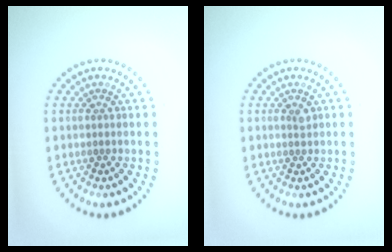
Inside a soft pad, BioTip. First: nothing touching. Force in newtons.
{"total": 0.8, "press": 0.6, "slide": 0.5}